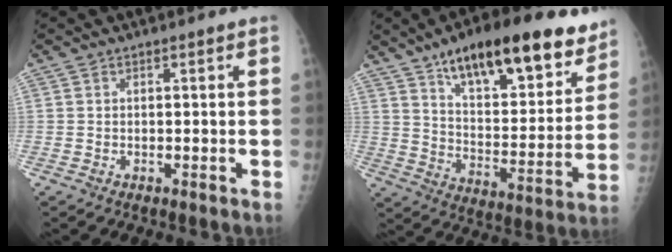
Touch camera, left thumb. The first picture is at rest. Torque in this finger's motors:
{"motor_torque": [0.38, 0.40, 1.53, -1.24, 0.15]}